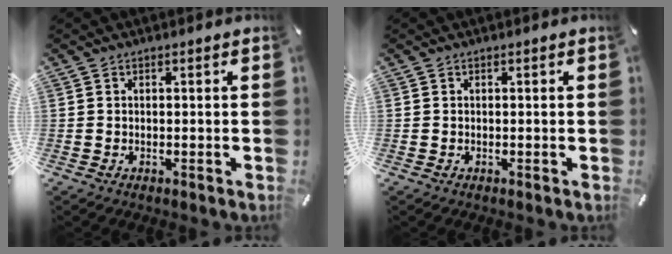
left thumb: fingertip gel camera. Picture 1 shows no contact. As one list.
[{"total": 0.0}]